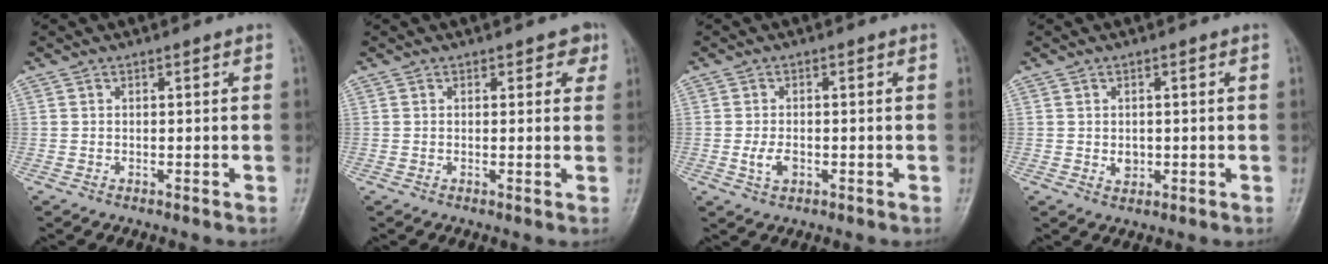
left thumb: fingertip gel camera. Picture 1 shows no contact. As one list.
[{"total": 2.4, "force": [1.2, 1.7, 1.3], "torque": [0.012, -0.001, 0.008]}, {"total": 3.4, "force": [-0.8, 2.2, 2.4], "torque": [-0.042, 0.001, -0.015]}, {"total": 2.3, "force": [-0.1, 1.9, 1.3], "torque": [-0.009, 0.000, 0.002]}]